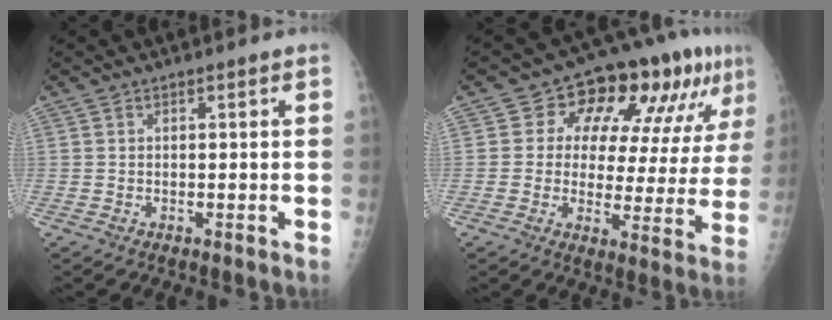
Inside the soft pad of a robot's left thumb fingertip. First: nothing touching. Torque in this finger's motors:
{"motor_torque": [0.32, 0.36, -0.17, -0.03, 0.07]}